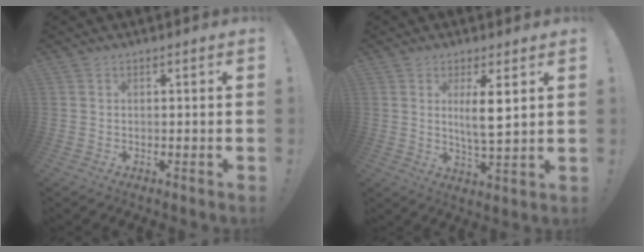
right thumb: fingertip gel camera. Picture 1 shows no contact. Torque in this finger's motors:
{"motor_torque": [-0.17, 0.61, 0.84, 0.03, 0.04]}